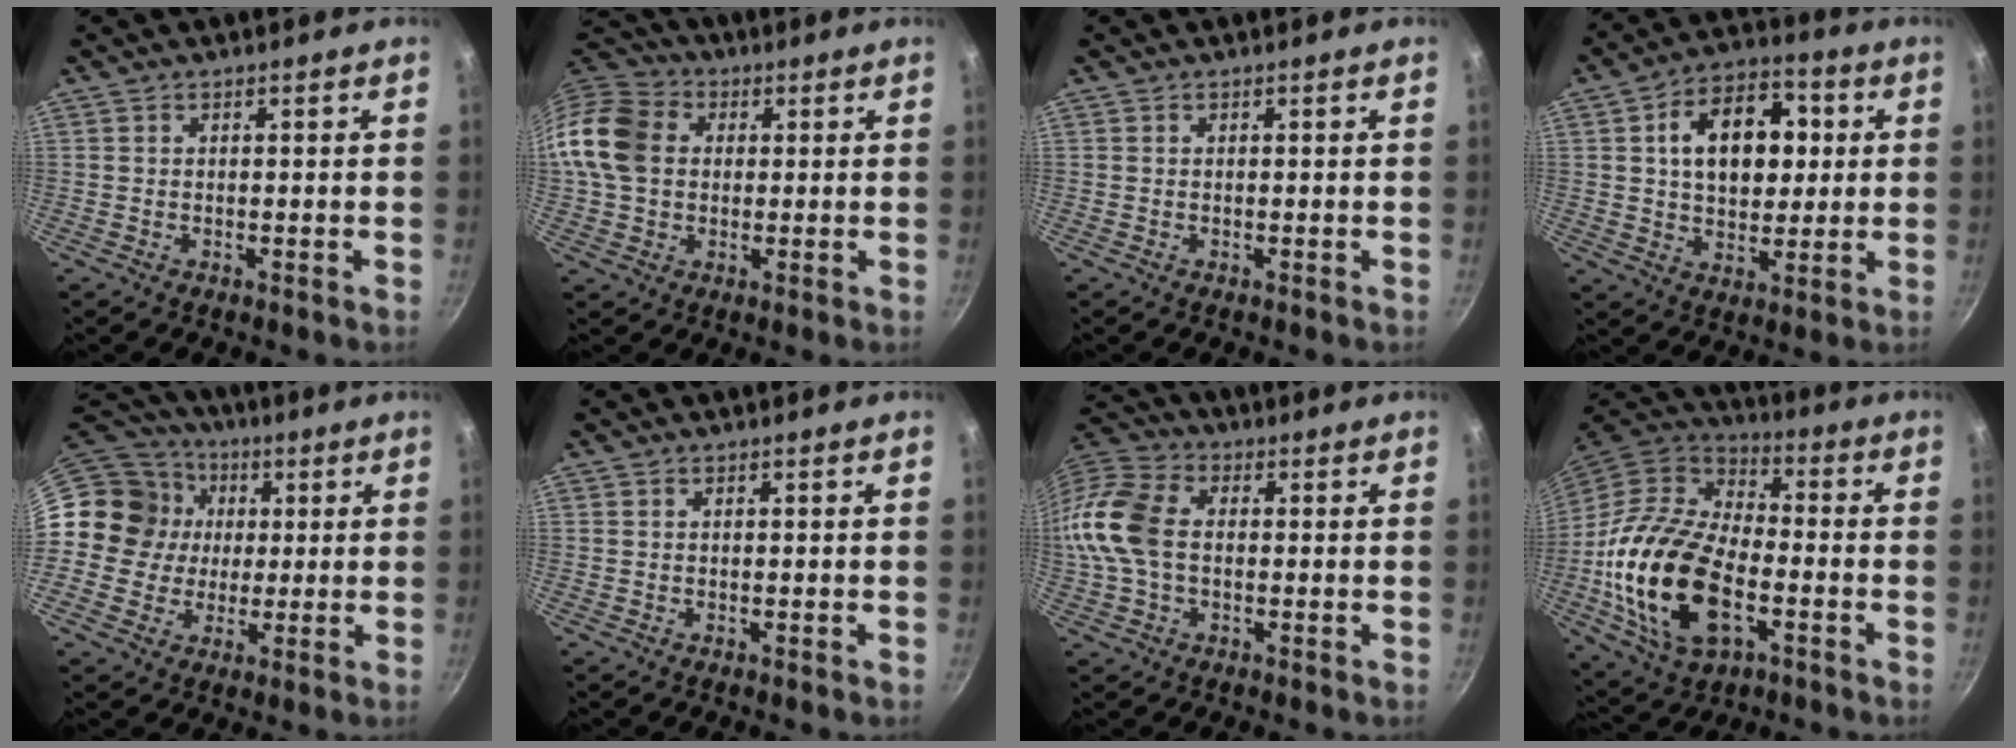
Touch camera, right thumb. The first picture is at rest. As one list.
[{"total": 13.4, "force": [1.3, 10.7, 7.9], "torque": [-0.138, 0.022, 0.008]}, {"total": 0.0}, {"total": 15.6, "force": [2.8, 10.5, 11.1], "torque": [-0.129, 0.014, 0.038]}, {"total": 13.8, "force": [1.7, 13.0, 4.5], "torque": [-0.051, 0.018, 0.012]}, {"total": 0.0}, {"total": 13.5, "force": [-0.2, 8.9, 10.2], "torque": [-0.202, 0.031, -0.022]}, {"total": 24.3, "force": [-5.4, 14.1, 19.0], "torque": [-0.353, 0.017, -0.103]}]